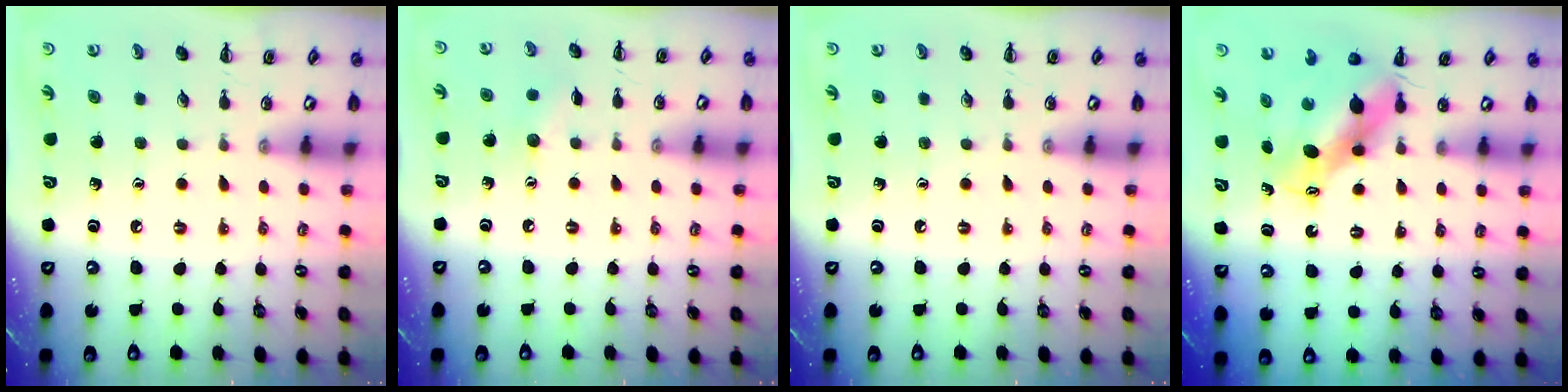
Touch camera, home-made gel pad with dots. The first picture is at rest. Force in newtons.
{"total": 5.0, "press": 4.8, "slide": 1.2}
{"total": 0.0}
{"total": 6.6, "press": 6.5, "slide": 1.3}